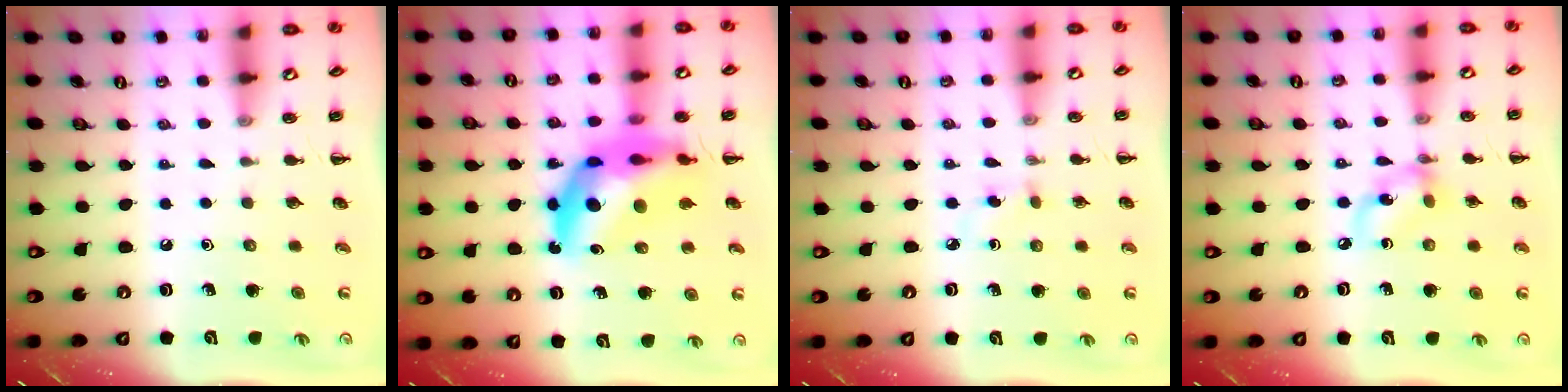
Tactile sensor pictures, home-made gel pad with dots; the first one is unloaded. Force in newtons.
{"total": 16.2, "press": 15.6, "slide": 4.4}
{"total": 3.4, "press": 3.1, "slide": 1.4}
{"total": 7.4, "press": 7.3, "slide": 1.2}